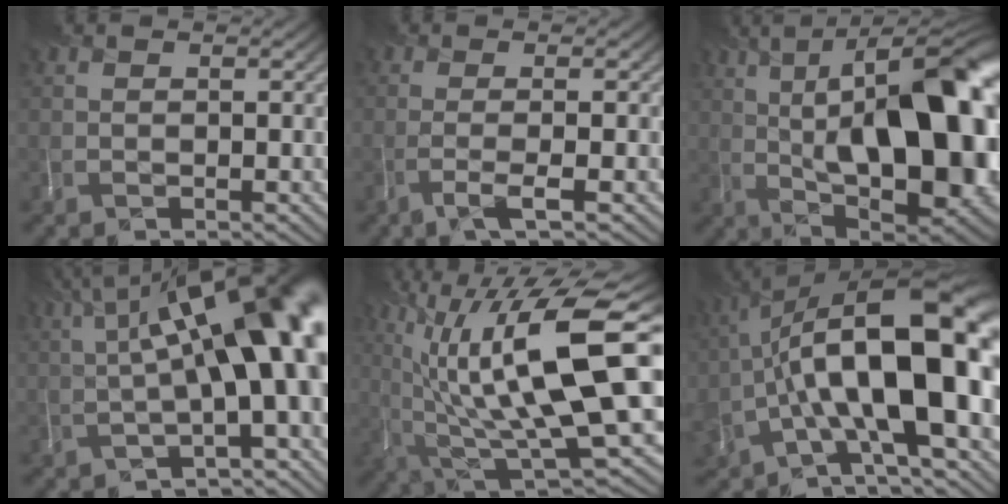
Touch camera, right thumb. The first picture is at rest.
{"total": 3.1, "force": [-1.4, 0.4, 2.8], "torque": [-0.037, 0.011, -0.042]}
{"total": 22.1, "force": [2.0, 9.1, 20.0], "torque": [-0.253, 0.035, 0.028]}
{"total": 15.8, "force": [1.8, 5.3, 14.8], "torque": [-0.201, 0.020, 0.041]}
{"total": 18.6, "force": [4.6, 4.8, 17.3], "torque": [-0.306, 0.013, 0.100]}
{"total": 20.3, "force": [-1.8, 8.9, 18.2], "torque": [-0.301, 0.014, -0.028]}